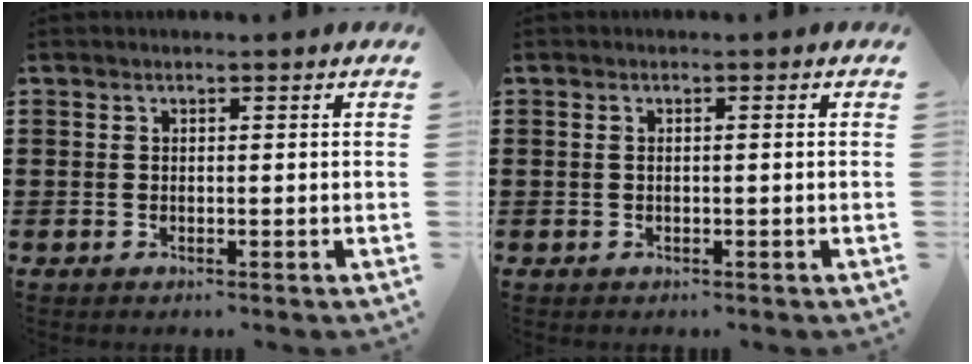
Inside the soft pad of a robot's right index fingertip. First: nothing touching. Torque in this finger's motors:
{"motor_torque": [-0.13, 0.03, -0.04, -0.01]}